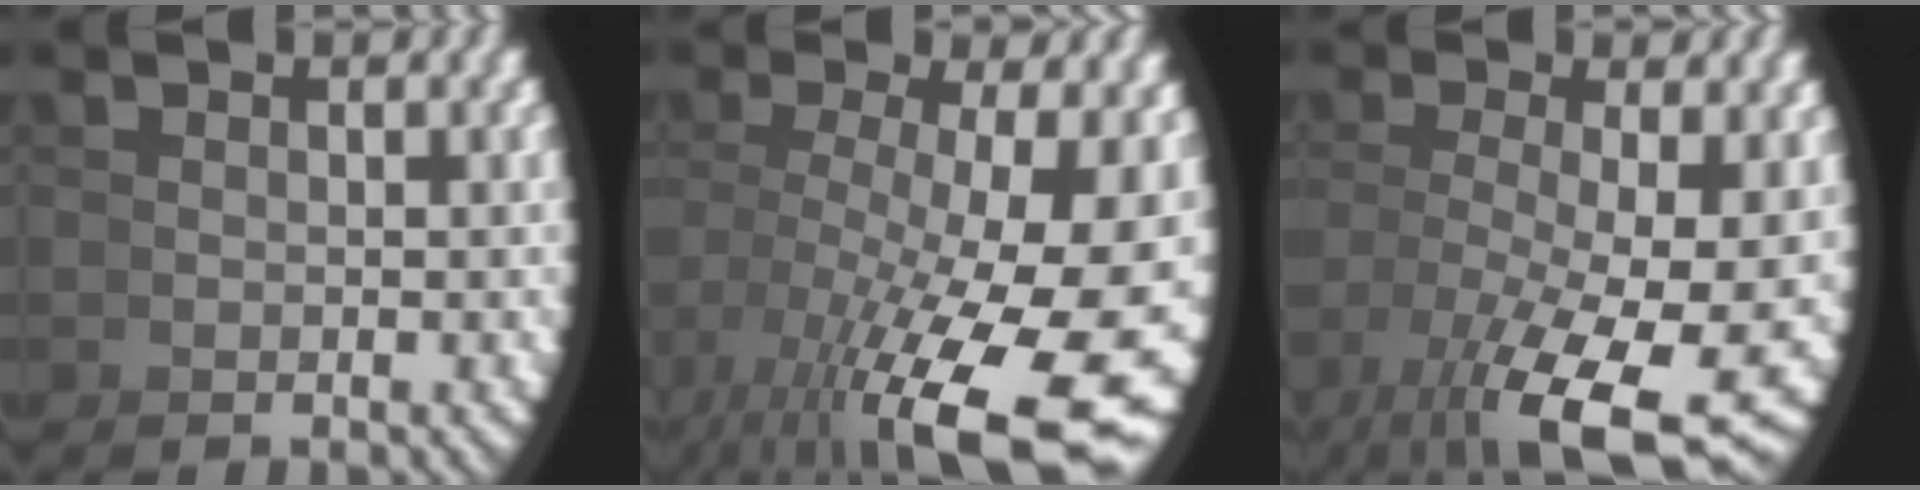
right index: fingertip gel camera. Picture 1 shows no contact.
{"total": 13.4, "force": [-2.6, 6.9, 11.2], "torque": [-0.165, -0.052, -0.004]}
{"total": 9.2, "force": [-2.6, 4.4, 7.6], "torque": [-0.135, -0.047, -0.007]}